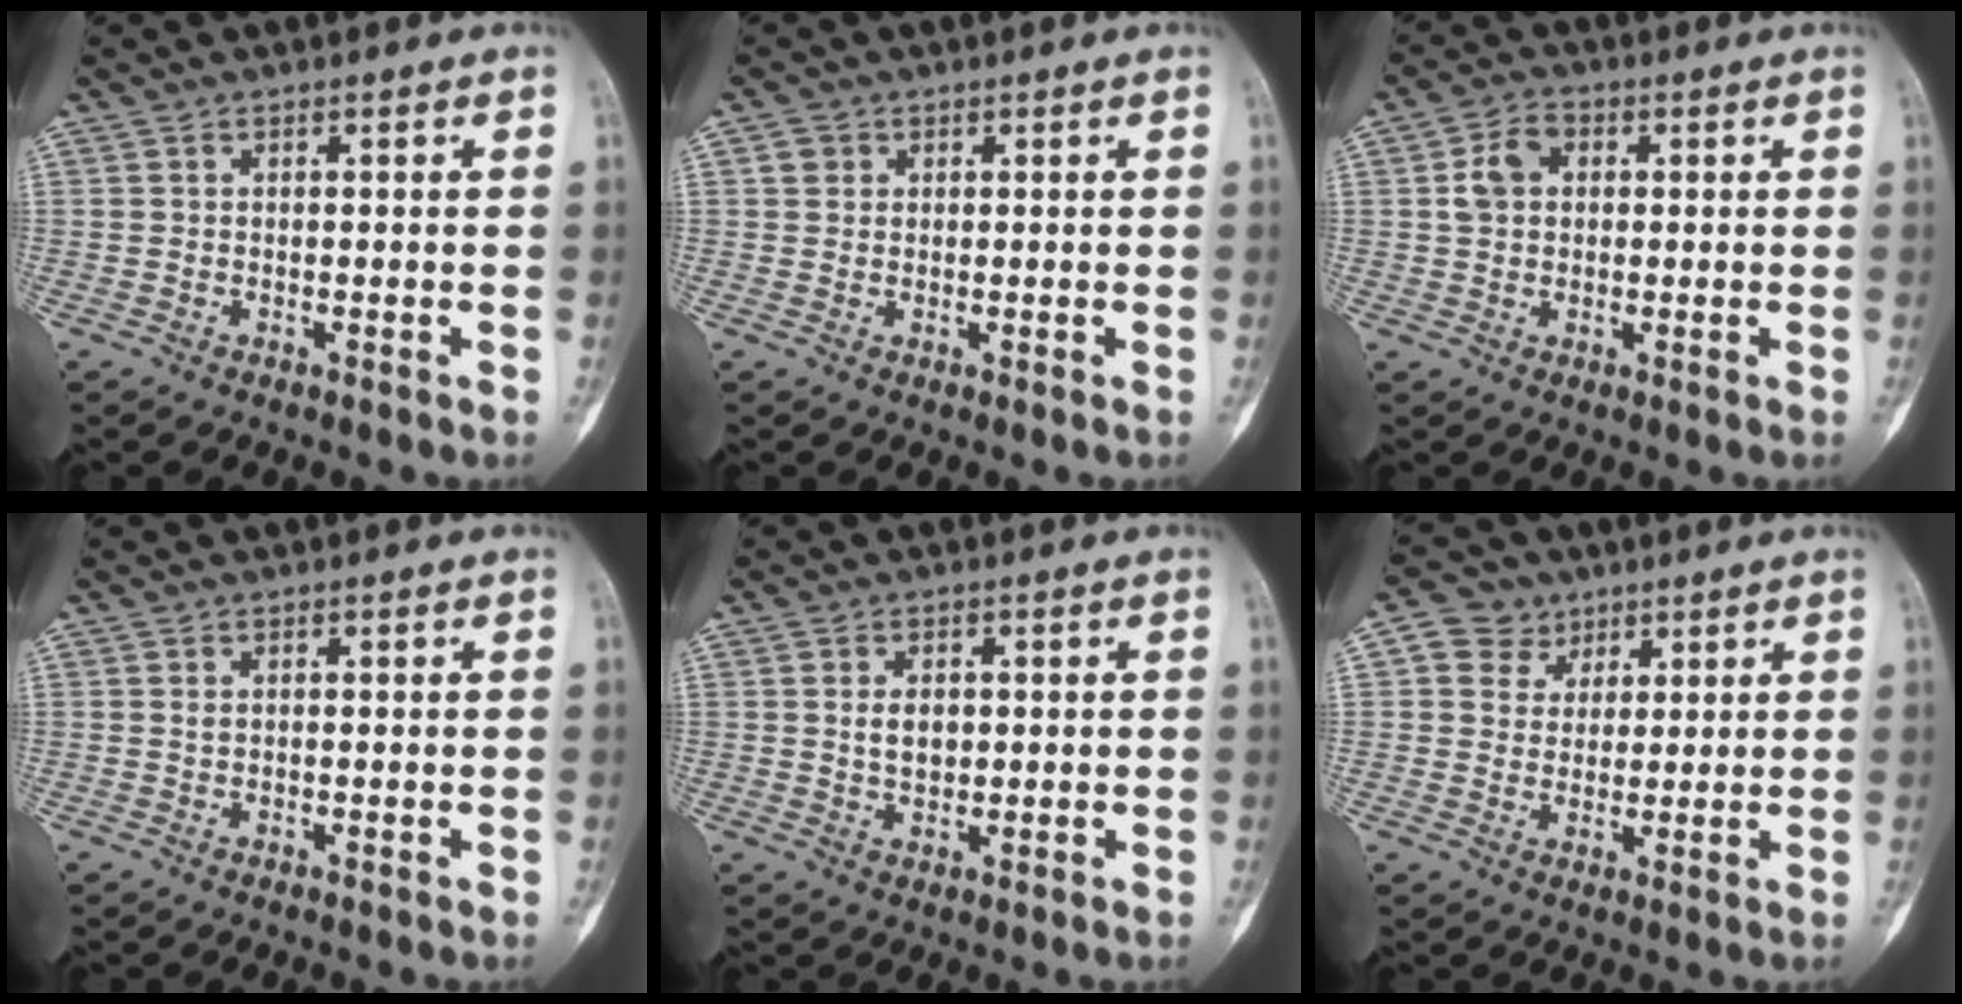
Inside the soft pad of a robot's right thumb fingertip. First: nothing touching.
{"total": 1.8, "force": [0.6, 1.6, 0.4], "torque": [0.004, 0.000, 0.007]}
{"total": 5.4, "force": [1.0, 4.2, 3.3], "torque": [-0.054, 0.012, 0.013]}
{"total": 0.6, "force": [0.2, 0.4, 0.4], "torque": [-0.008, 0.004, 0.004]}
{"total": 3.7, "force": [0.6, 2.5, 2.7], "torque": [-0.030, -0.003, 0.013]}
{"total": 6.6, "force": [3.0, 5.6, 1.7], "torque": [0.000, -0.007, 0.048]}